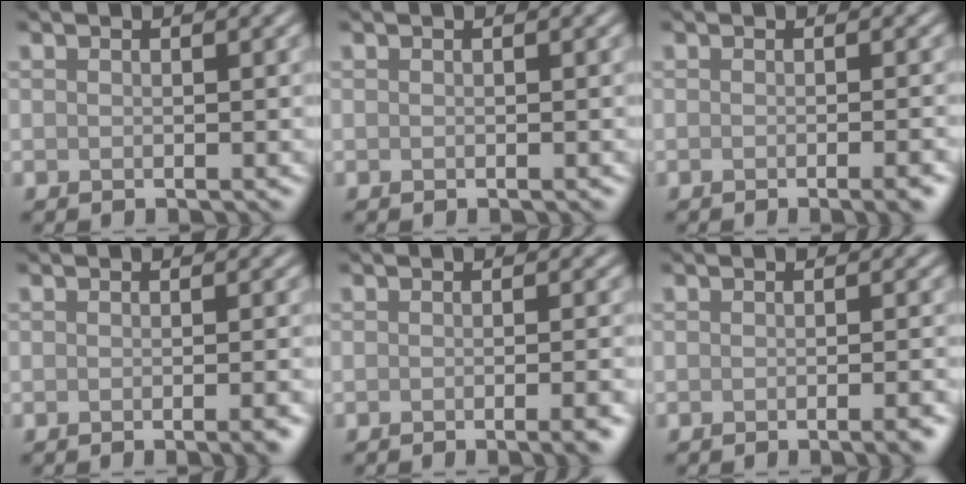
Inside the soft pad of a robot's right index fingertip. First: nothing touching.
{"total": 0.0}
{"total": 3.1, "force": [-1.3, 1.0, 2.6], "torque": [-0.012, 0.003, -0.017]}
{"total": 2.6, "force": [-1.1, 0.8, 2.2], "torque": [-0.013, 0.000, -0.015]}
{"total": 3.6, "force": [-1.8, 1.0, 2.9], "torque": [-0.017, 0.004, -0.023]}
{"total": 2.4, "force": [-1.2, 0.6, 2.0], "torque": [-0.014, 0.000, -0.018]}